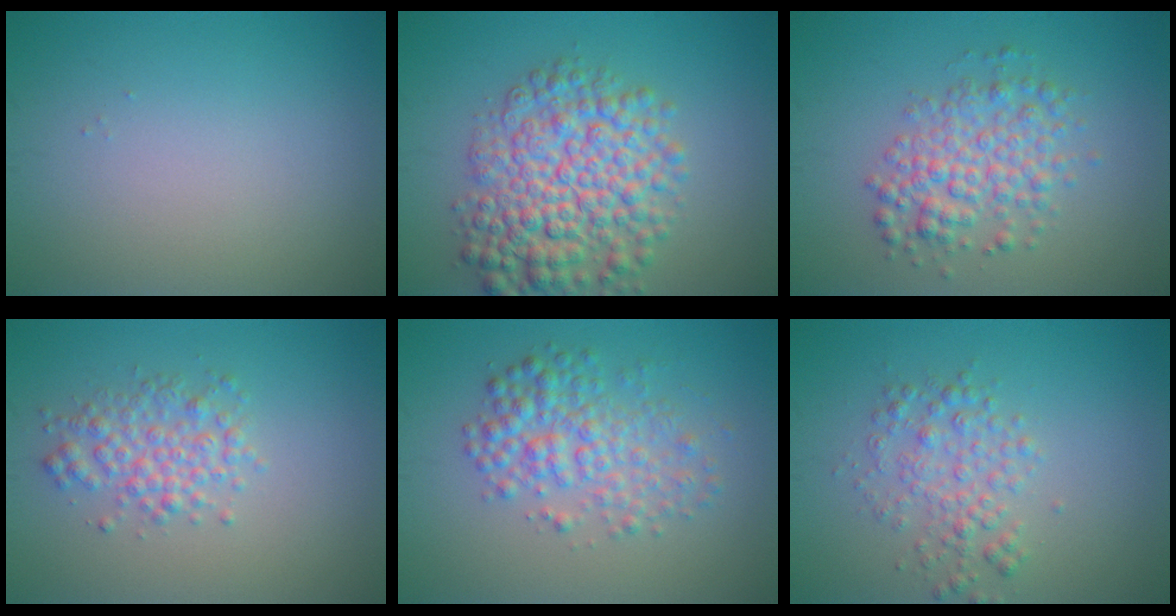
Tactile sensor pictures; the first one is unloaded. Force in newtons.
{"total": 8.1, "press": 8.1, "slide": 0.2}
{"total": 4.3, "press": 4.3, "slide": 0.1}
{"total": 3.0, "press": 3.0, "slide": 0.1}
{"total": 4.3, "press": 4.3, "slide": 0.1}
{"total": 2.9, "press": 2.9, "slide": 0.0}